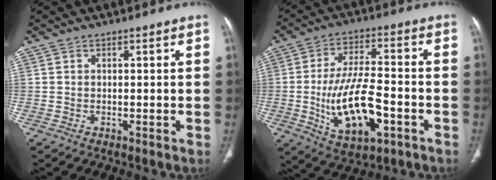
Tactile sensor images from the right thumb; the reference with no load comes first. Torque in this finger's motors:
{"motor_torque": [-0.36, 0.71, 1.65, -0.62, 0.15]}